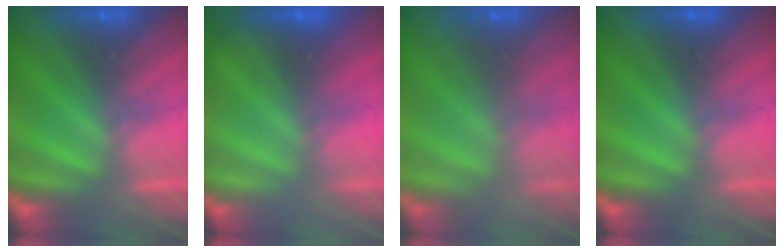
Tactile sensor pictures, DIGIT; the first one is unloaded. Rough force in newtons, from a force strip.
{"total": 2.1}
{"total": 8.5}
{"total": 0.0}